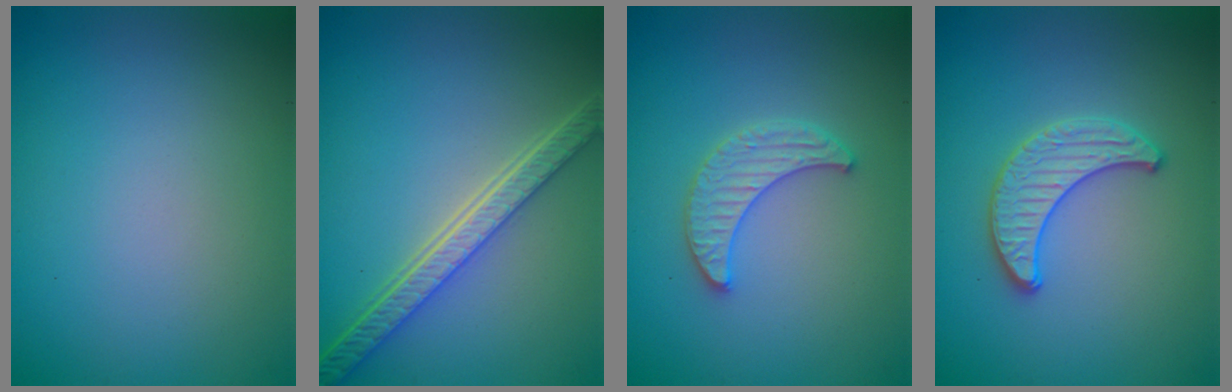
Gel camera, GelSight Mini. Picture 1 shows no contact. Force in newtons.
{"total": 5.4, "press": 4.2, "slide": 3.4}
{"total": 2.9, "press": 2.9, "slide": 0.7}
{"total": 2.4, "press": 2.4, "slide": 0.1}